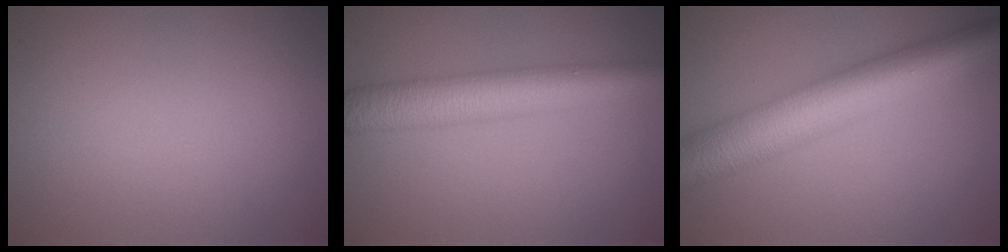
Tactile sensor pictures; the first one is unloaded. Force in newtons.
{"total": 6.9, "press": 6.9, "slide": 0.2}
{"total": 9.5, "press": 9.5, "slide": 0.2}